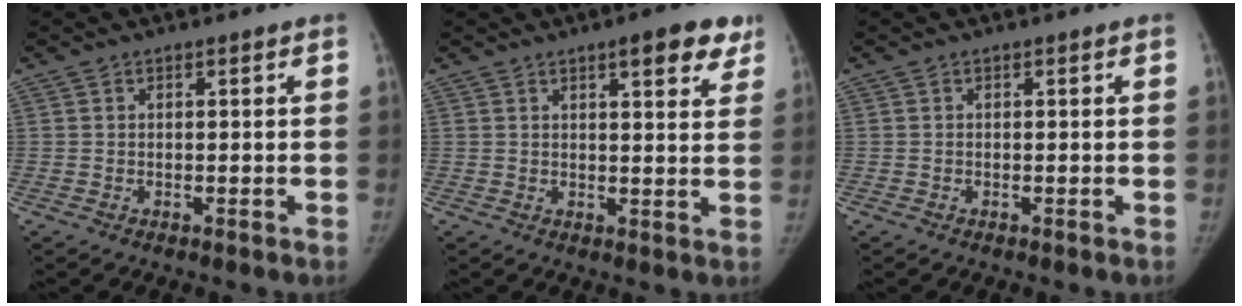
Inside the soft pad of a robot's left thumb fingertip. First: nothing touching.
{"total": 8.0, "force": [4.9, 2.4, 5.9], "torque": [-0.051, -0.019, 0.059]}
{"total": 0.0}